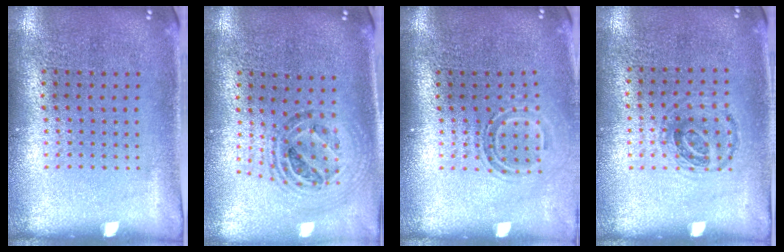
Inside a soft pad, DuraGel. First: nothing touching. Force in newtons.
{"total": 1.2, "press": 1.1, "slide": 0.4}
{"total": 1.6, "press": 1.1, "slide": 1.2}
{"total": 0.9, "press": 0.8, "slide": 0.5}